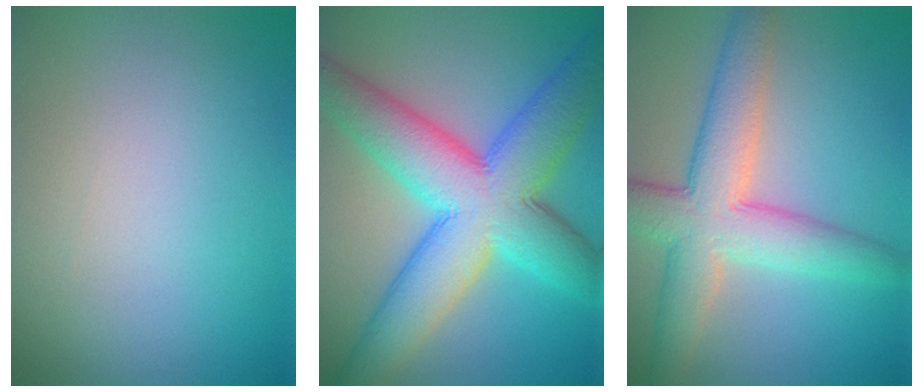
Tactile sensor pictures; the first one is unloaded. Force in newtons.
{"total": 11.6, "press": 11.6, "slide": 0.2}
{"total": 7.1, "press": 7.1, "slide": 0.2}